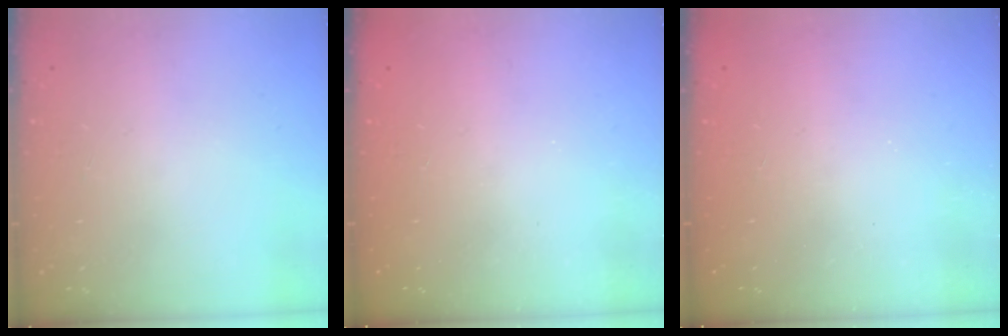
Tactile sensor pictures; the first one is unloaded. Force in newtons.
{"total": 2.3, "press": 2.2, "slide": 0.8}
{"total": 2.5, "press": 2.4, "slide": 0.8}